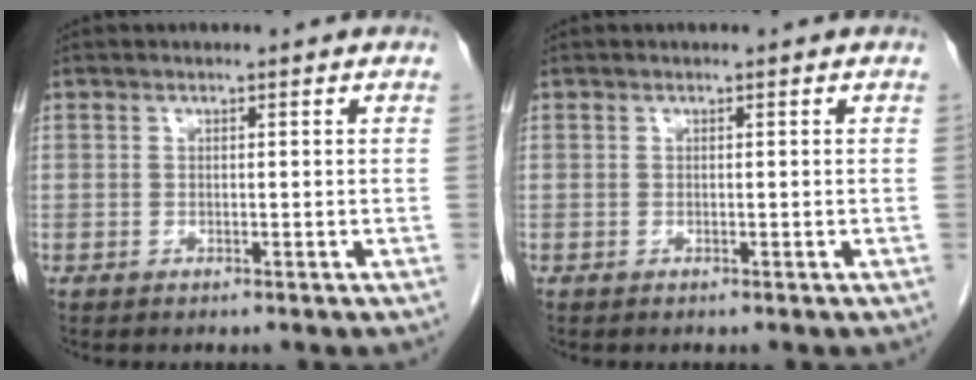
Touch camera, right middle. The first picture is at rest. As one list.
[{"total": 0.0}]